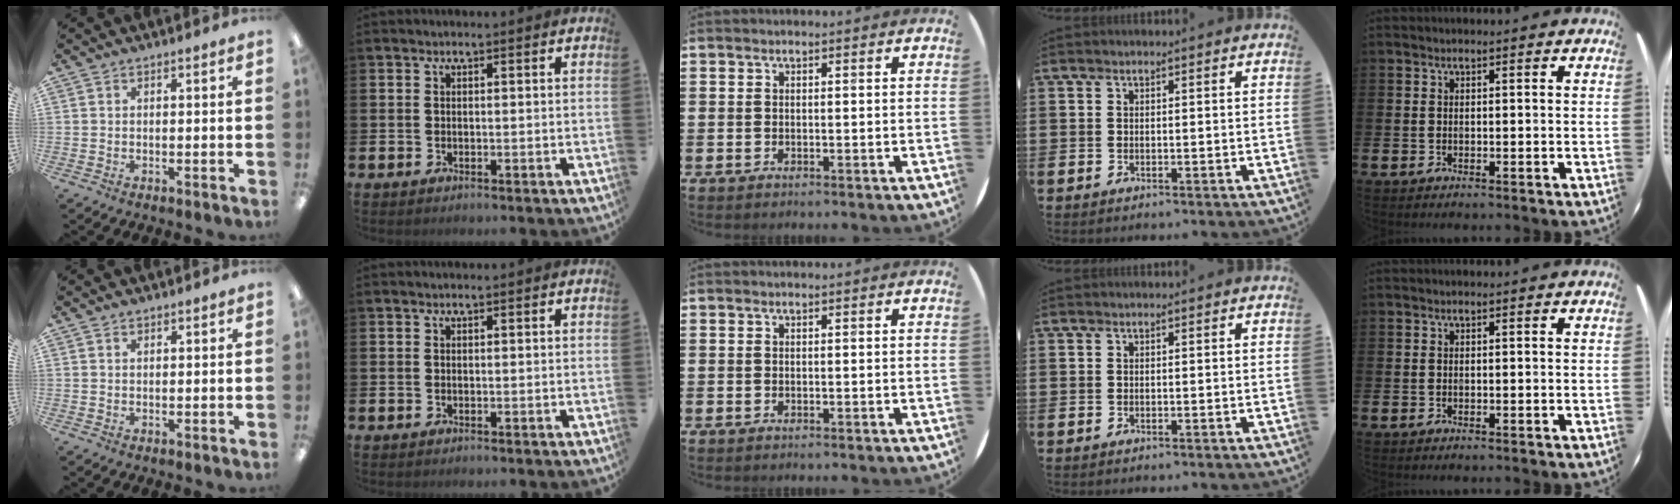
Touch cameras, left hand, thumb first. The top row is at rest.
{"thumb": {"total": 0.7, "force": [0.6, 0.4, 0.1], "torque": [-0.002, 0.001, 0.011]}}